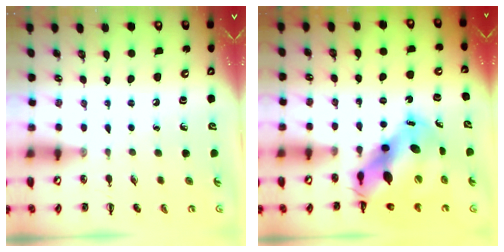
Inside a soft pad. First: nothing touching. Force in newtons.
{"total": 13.4, "press": 12.9, "slide": 3.6}